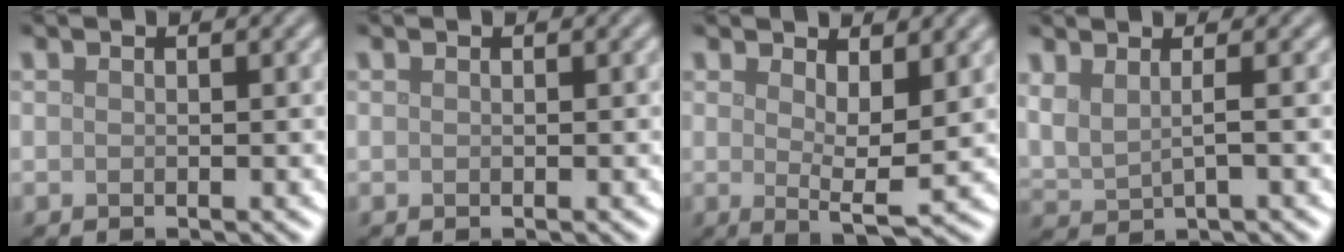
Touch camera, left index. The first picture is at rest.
{"total": 0.0}
{"total": 3.7, "force": [1.2, 1.0, 3.4], "torque": [-0.055, -0.012, 0.023]}
{"total": 2.1, "force": [1.0, 0.7, 1.7], "torque": [-0.032, -0.004, 0.019]}